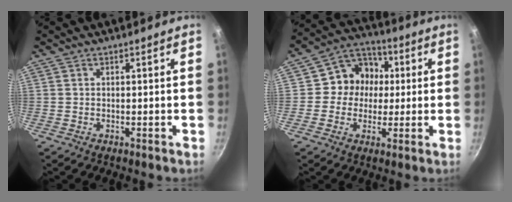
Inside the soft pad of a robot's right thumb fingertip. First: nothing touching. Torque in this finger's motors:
{"motor_torque": [-0.68, 0.69, 0.26, -0.13, 0.11]}